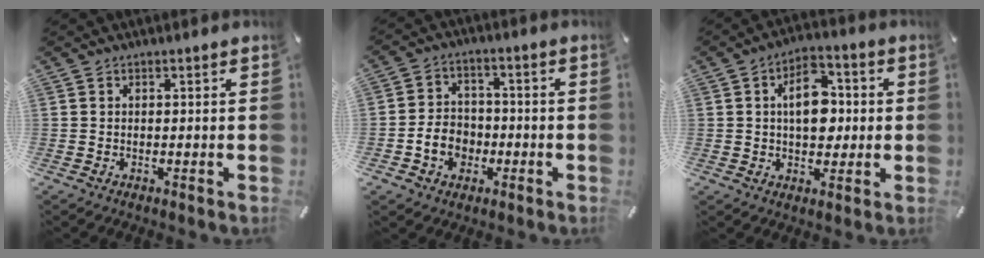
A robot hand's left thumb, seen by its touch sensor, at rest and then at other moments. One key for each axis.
{"total": 7.6, "fx": -2.2, "fy": 6.5, "fz": 3.2, "tx": -0.069, "ty": 0.015, "tz": -0.040}
{"total": 10.8, "fx": 1.0, "fy": 7.3, "fz": 7.9, "tx": -0.119, "ty": 0.005, "tz": 0.015}